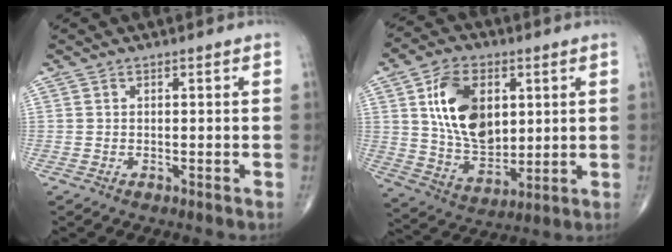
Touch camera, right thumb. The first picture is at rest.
{"total": 15.9, "force": [4.1, 10.1, 11.6], "torque": [-0.178, -0.020, 0.082]}